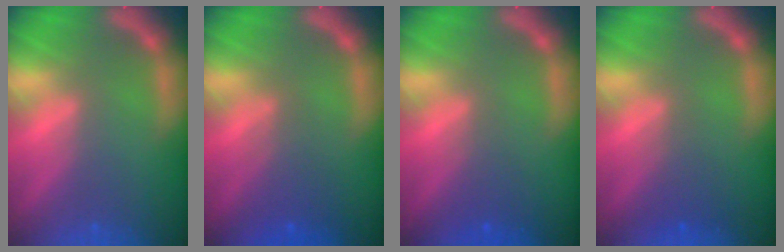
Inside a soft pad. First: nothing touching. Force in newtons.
{"total": 3.0}
{"total": 1.9}
{"total": 2.0}